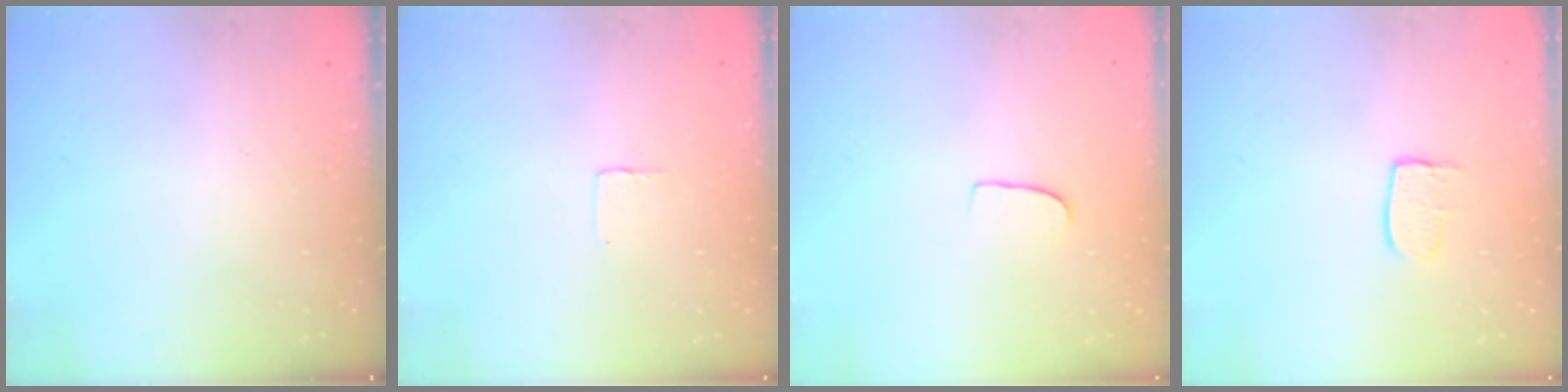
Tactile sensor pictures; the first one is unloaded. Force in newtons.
{"total": 2.5, "press": 2.5, "slide": 0.1}
{"total": 5.3, "press": 5.3, "slide": 0.5}
{"total": 6.0, "press": 6.0, "slide": 0.5}